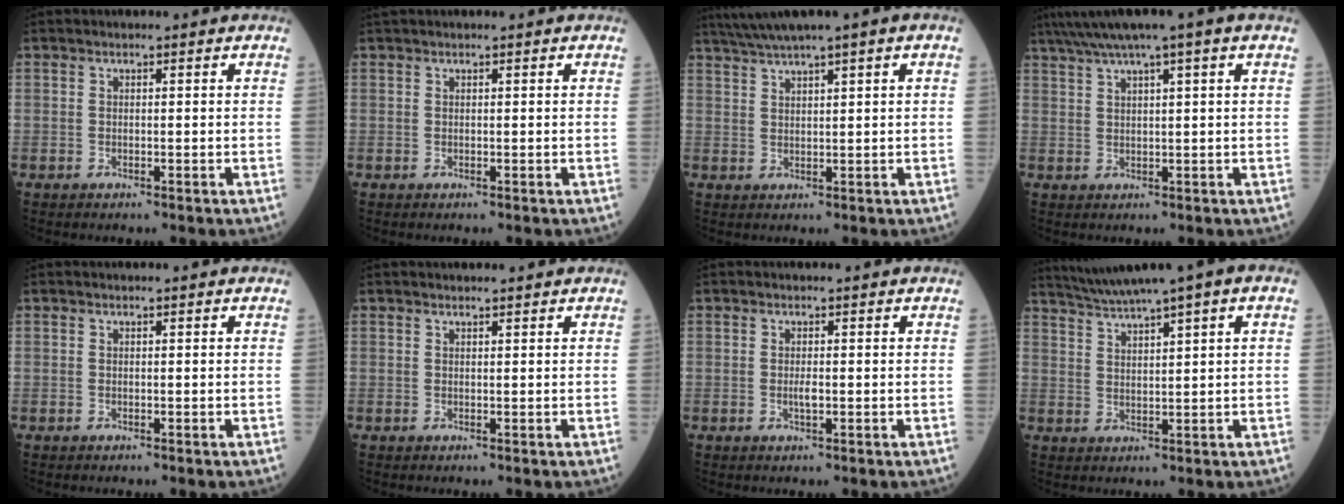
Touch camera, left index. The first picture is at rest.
{"total": 0.8, "force": [0.8, 0.0, 0.3], "torque": [-0.011, 0.021, 0.019]}
{"total": 6.2, "force": [4.4, -0.6, 4.4], "torque": [-0.085, 0.029, 0.080]}
{"total": 8.6, "force": [5.9, -0.6, 6.2], "torque": [-0.107, 0.040, 0.095]}
{"total": 0.0}
{"total": 1.6, "force": [1.6, 0.0, 0.2], "torque": [-0.003, 0.009, 0.023]}
{"total": 1.0, "force": [0.0, 0.2, 1.0], "torque": [-0.018, -0.001, 0.000]}
{"total": 7.7, "force": [5.6, -0.7, 5.2], "torque": [-0.091, 0.030, 0.097]}